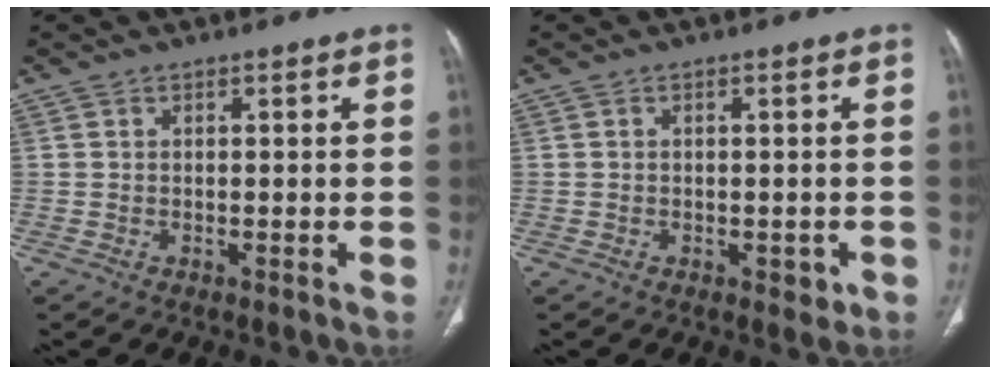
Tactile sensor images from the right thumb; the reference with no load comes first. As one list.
[{"total": 2.1, "force": [-0.7, 1.3, 1.5], "torque": [-0.009, 0.000, -0.005]}]